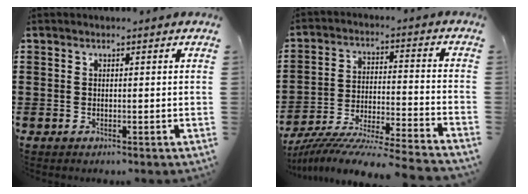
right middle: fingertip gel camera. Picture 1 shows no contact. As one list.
[{"total": 8.7, "force": [-8.4, -0.6, 2.3], "torque": [-0.046, -0.006, -0.170]}]